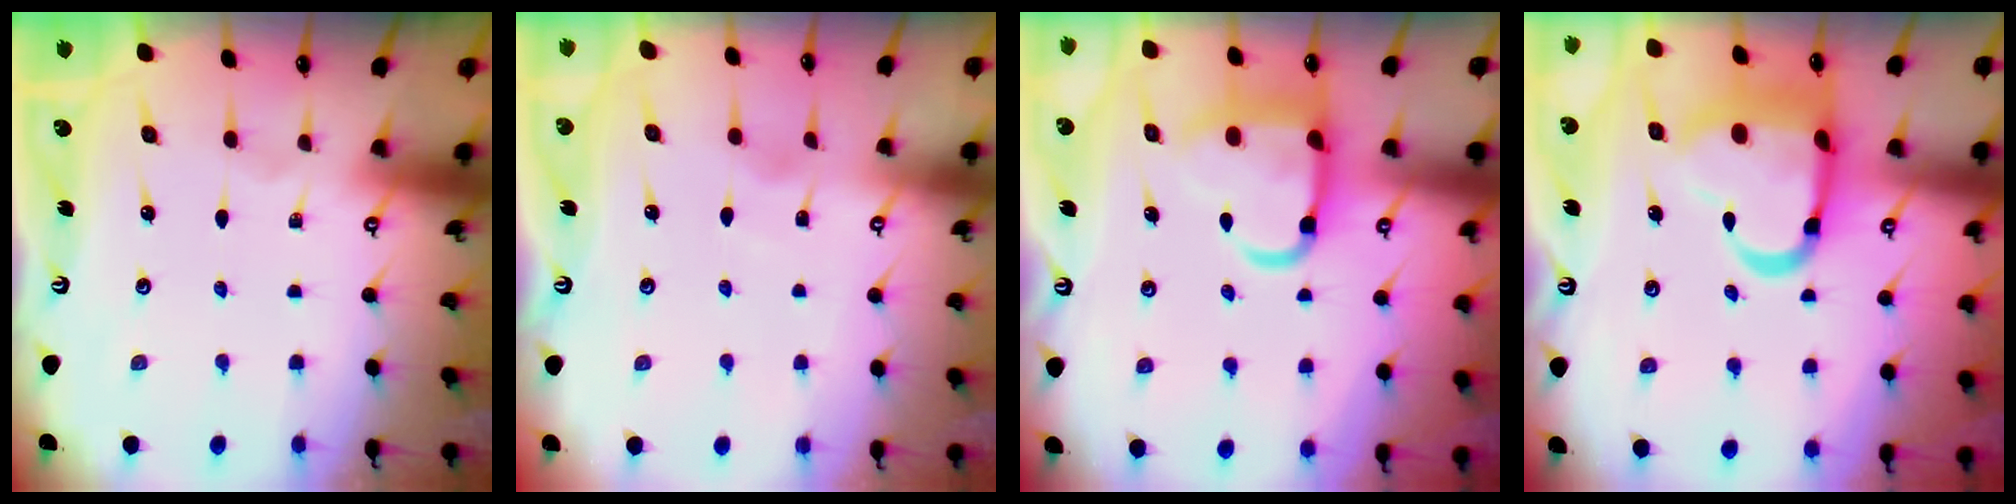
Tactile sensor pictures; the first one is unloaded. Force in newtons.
{"total": 1.7, "press": 1.7, "slide": 0.2}
{"total": 12.7, "press": 12.6, "slide": 1.6}
{"total": 16.4, "press": 16.3, "slide": 1.8}